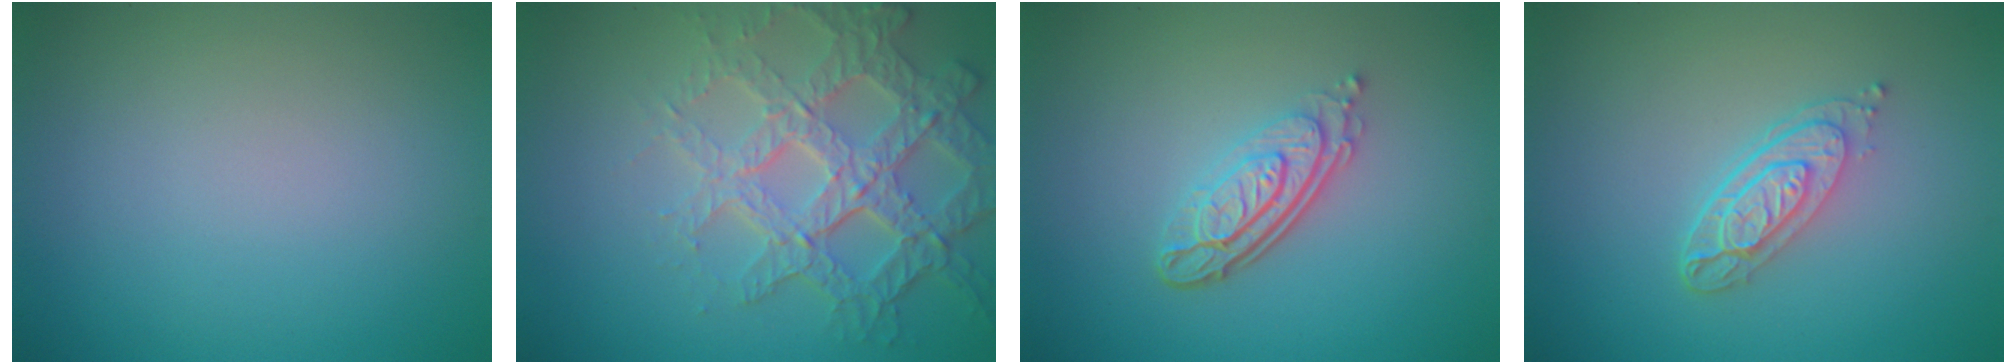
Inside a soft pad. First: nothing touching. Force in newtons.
{"total": 6.7, "press": 5.2, "slide": 4.2}
{"total": 4.4, "press": 3.1, "slide": 3.2}
{"total": 3.6, "press": 2.8, "slide": 2.3}